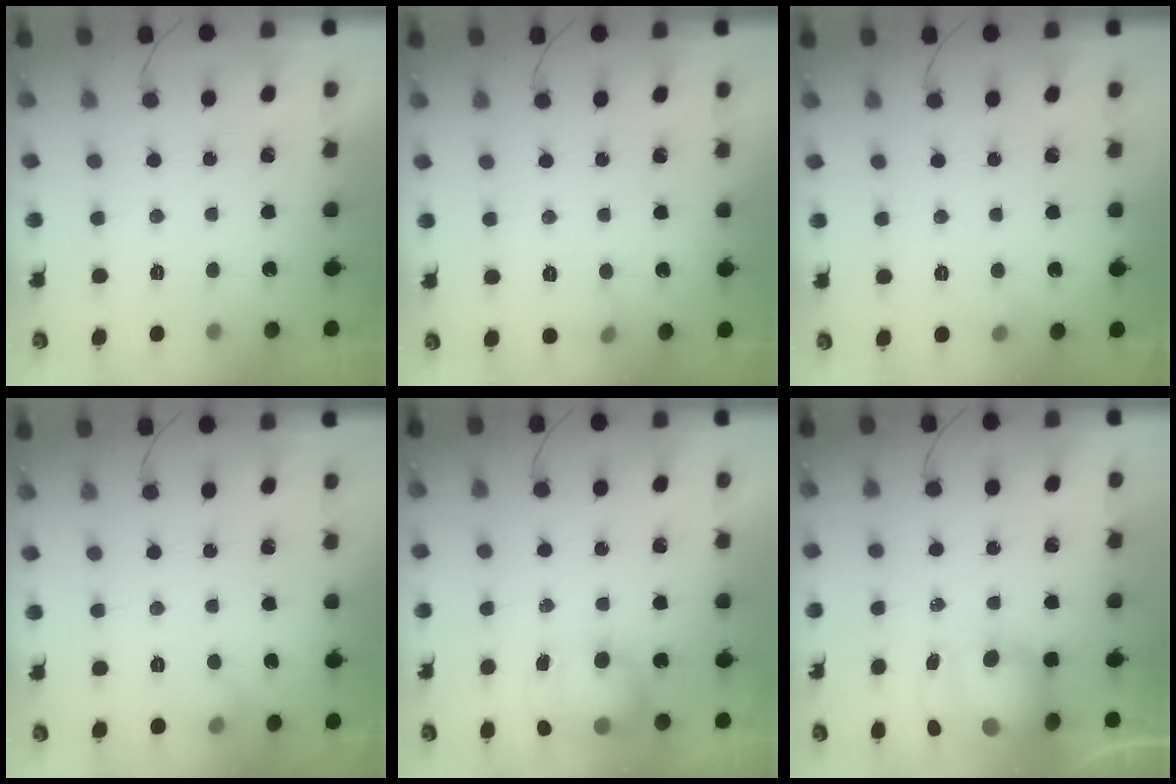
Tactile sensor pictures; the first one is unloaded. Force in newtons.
{"total": 7.6, "press": 5.0, "slide": 5.7}
{"total": 3.5, "press": 3.4, "slide": 1.0}
{"total": 7.7, "press": 4.5, "slide": 6.3}
{"total": 8.5, "press": 8.1, "slide": 2.7}
{"total": 11.1, "press": 10.7, "slide": 2.8}